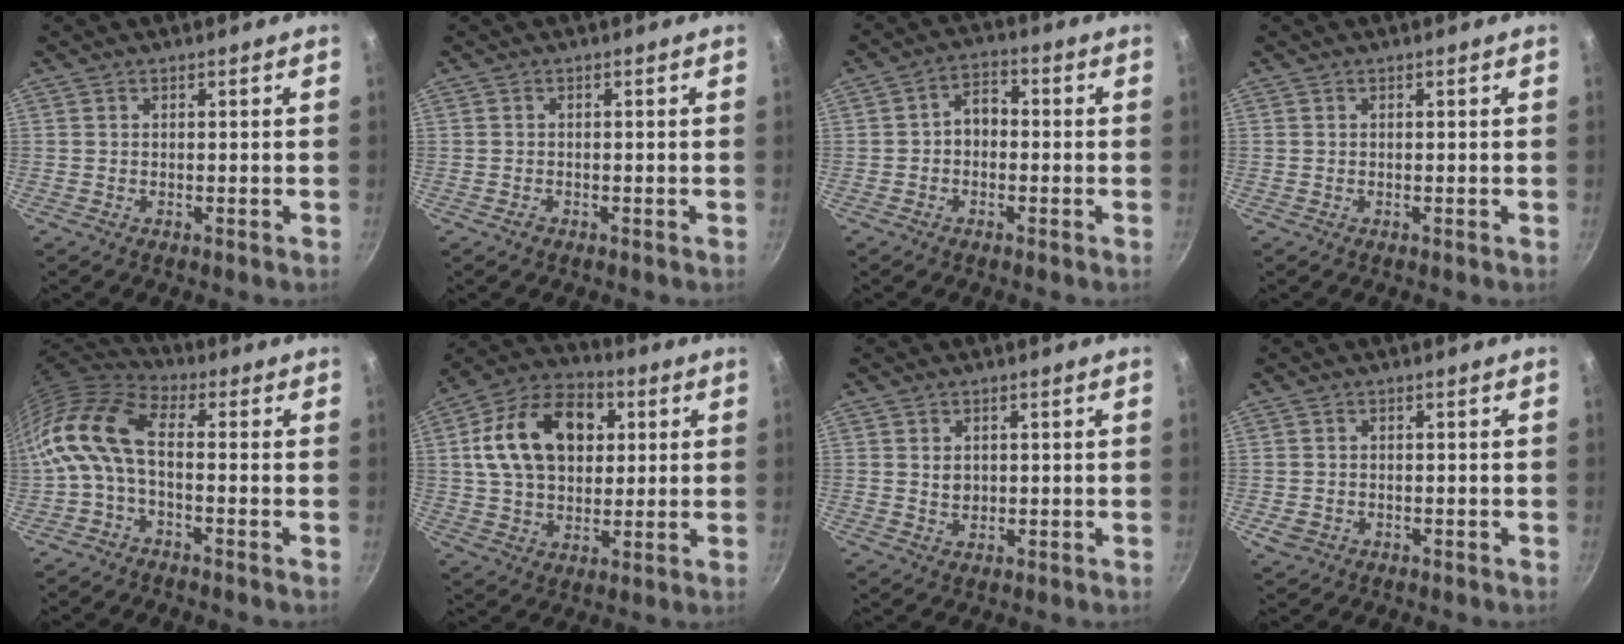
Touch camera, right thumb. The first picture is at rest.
{"total": 0.7, "force": [-0.6, 0.4, 0.2], "torque": [-0.005, 0.003, -0.009]}
{"total": 4.7, "force": [-0.7, 3.5, 3.1], "torque": [-0.028, 0.020, -0.019]}
{"total": 0.0}
{"total": 12.7, "force": [-1.5, 6.5, 10.8], "torque": [-0.233, 0.031, -0.048]}
{"total": 18.5, "force": [4.3, 12.7, 12.7], "torque": [-0.189, 0.015, 0.062]}
{"total": 2.6, "force": [0.4, 2.1, 1.5], "torque": [-0.019, 0.000, 0.008]}
{"total": 2.7, "force": [-0.8, 2.2, 1.2], "torque": [-0.023, 0.005, -0.007]}